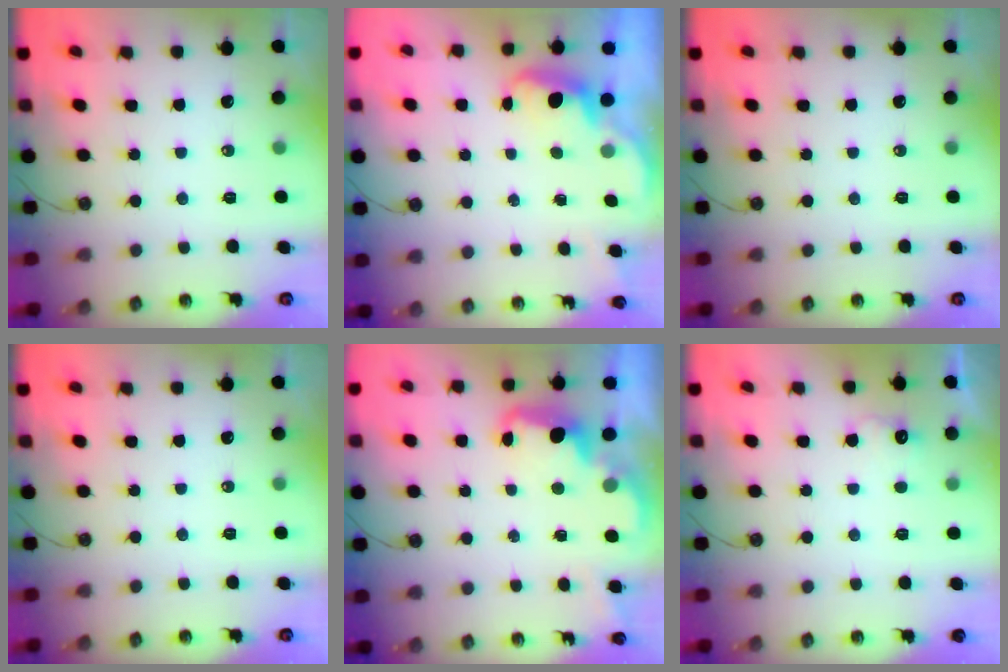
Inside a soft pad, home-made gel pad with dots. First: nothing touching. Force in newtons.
{"total": 2.5, "press": 2.4, "slide": 0.7}
{"total": 0.0}
{"total": 0.0}
{"total": 2.7, "press": 2.6, "slide": 0.7}
{"total": 5.8, "press": 5.7, "slide": 1.2}